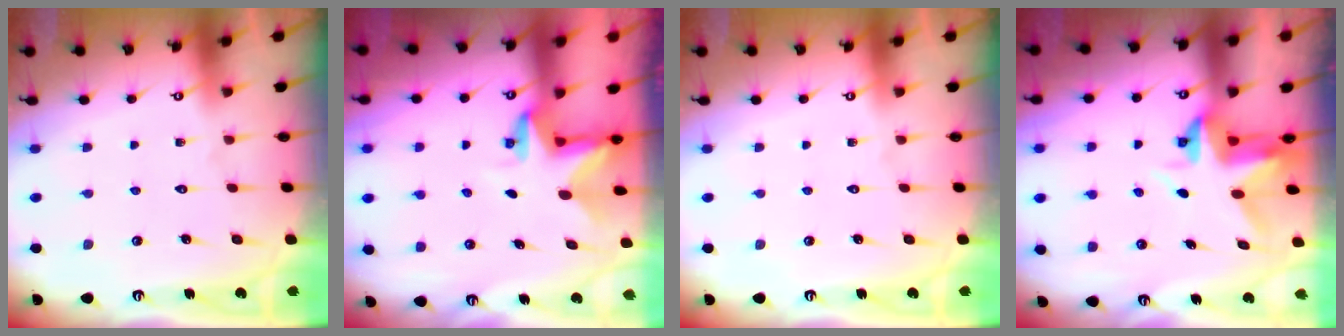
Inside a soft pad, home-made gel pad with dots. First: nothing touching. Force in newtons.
{"total": 2.8, "press": 2.8, "slide": 0.2}
{"total": 0.0}
{"total": 3.7, "press": 3.7, "slide": 0.3}